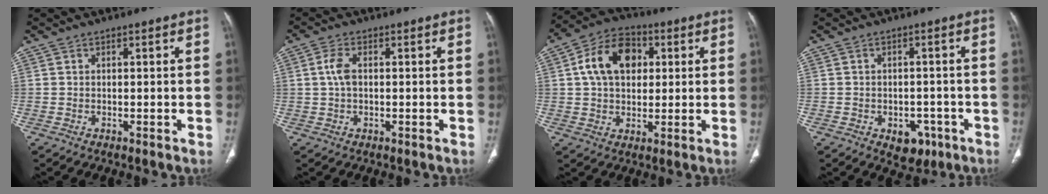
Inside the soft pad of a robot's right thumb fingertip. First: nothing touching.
{"total": 3.5, "force": [0.4, 1.9, 2.9], "torque": [-0.069, 0.006, 0.006]}
{"total": 12.5, "force": [2.8, 8.8, 8.4], "torque": [-0.125, 0.013, 0.040]}
{"total": 5.7, "force": [-2.7, 3.9, 3.1], "torque": [-0.017, 0.015, -0.027]}